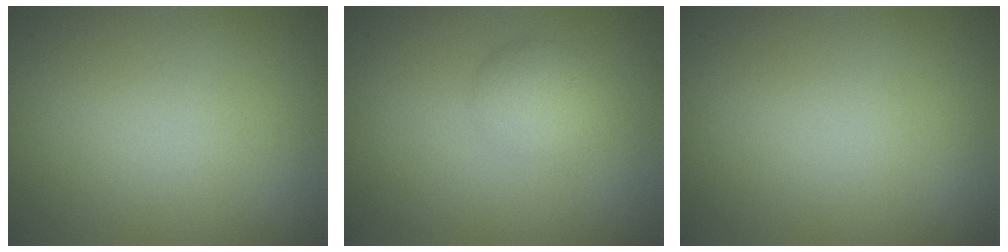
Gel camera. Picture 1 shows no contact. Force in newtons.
{"total": 2.7, "press": 2.7, "slide": 0.1}
{"total": 0.0}